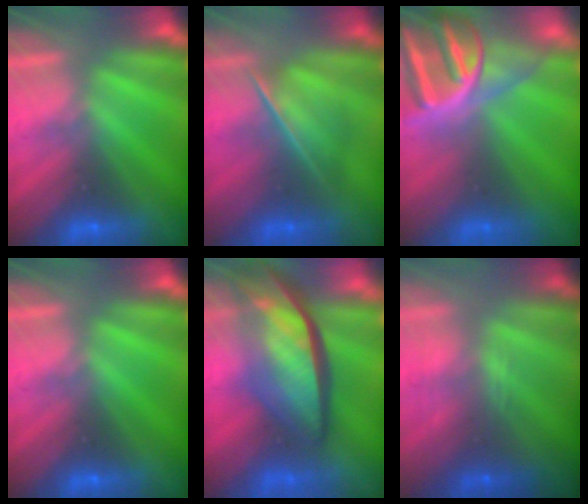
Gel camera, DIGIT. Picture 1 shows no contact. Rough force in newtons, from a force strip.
{"total": 2.7}
{"total": 9.7}
{"total": 0.0}
{"total": 9.1}
{"total": 2.6}